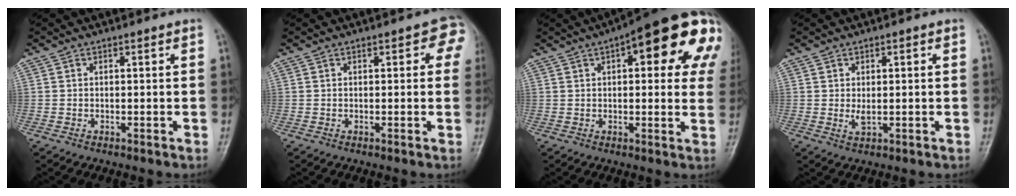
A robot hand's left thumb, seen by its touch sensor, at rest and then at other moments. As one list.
[{"total": 4.0, "force": [1.3, 2.1, 3.2], "torque": [-0.007, 0.003, 0.003]}, {"total": 22.1, "force": [8.1, 7.9, 19.0], "torque": [-0.220, 0.011, 0.092]}, {"total": 2.2, "force": [0.1, 1.1, 1.9], "torque": [-0.037, 0.001, 0.004]}]